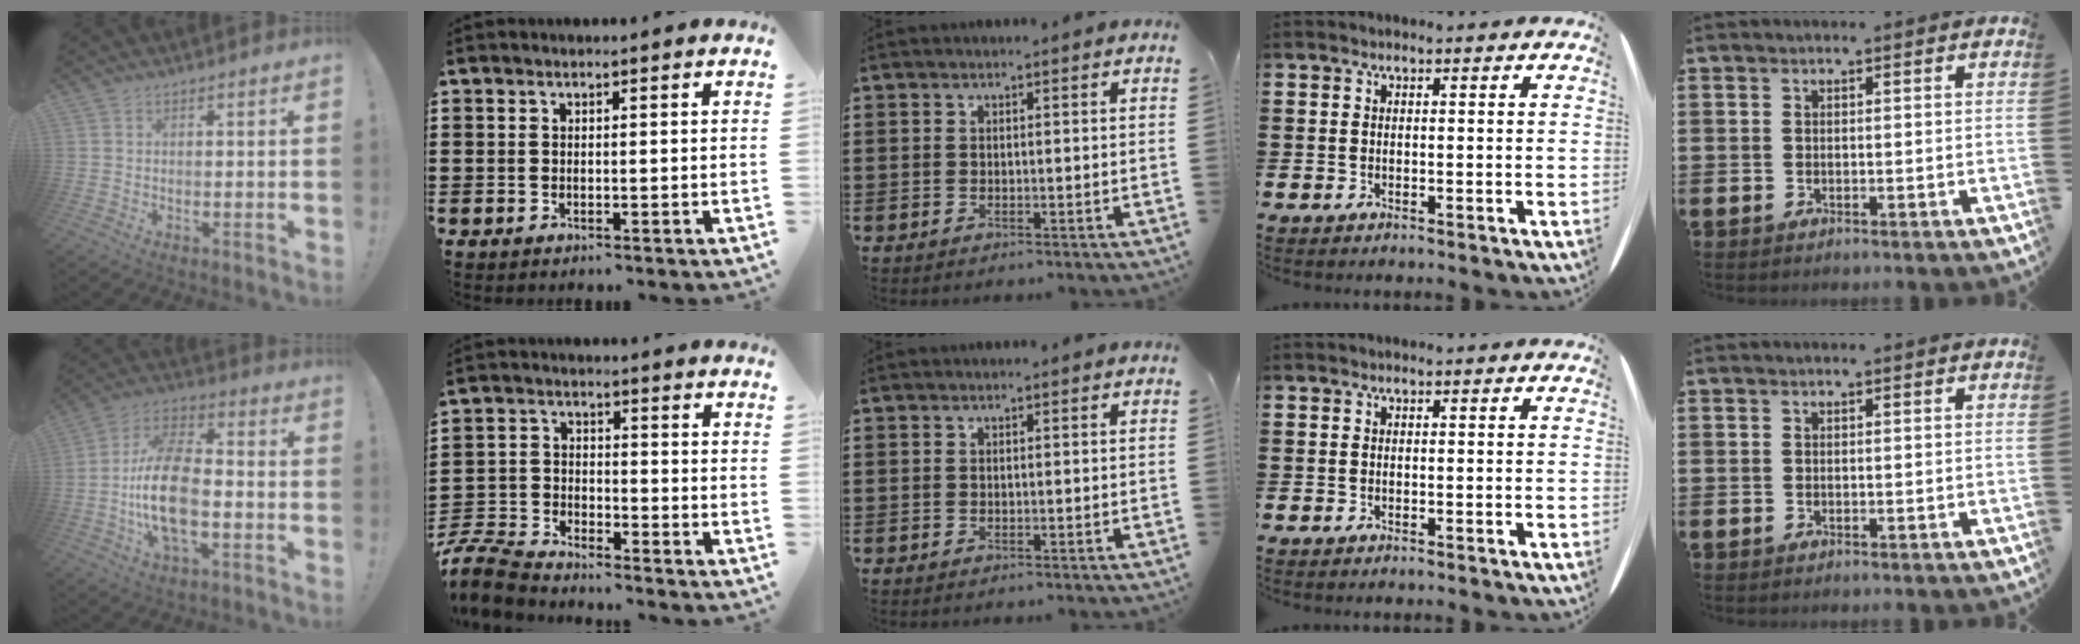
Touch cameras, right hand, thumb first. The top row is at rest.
{"thumb": {"total": 18.1, "force": [-4.1, 9.6, 14.8], "torque": [-0.295, 0.018, -0.069]}, "index": {"total": 6.7, "force": [-6.5, 1.2, 1.3], "torque": [-0.050, 0.002, -0.133]}}